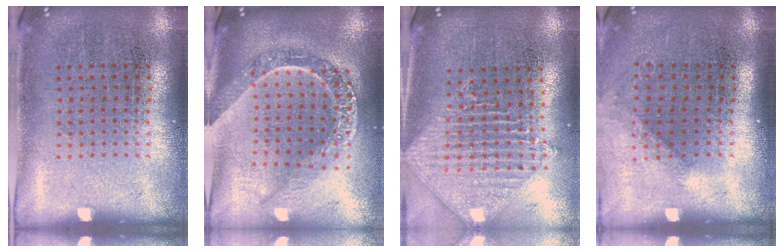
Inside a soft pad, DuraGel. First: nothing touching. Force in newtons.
{"total": 2.5, "press": 2.0, "slide": 1.5}
{"total": 1.9, "press": 1.6, "slide": 1.1}
{"total": 1.3, "press": 0.9, "slide": 0.8}